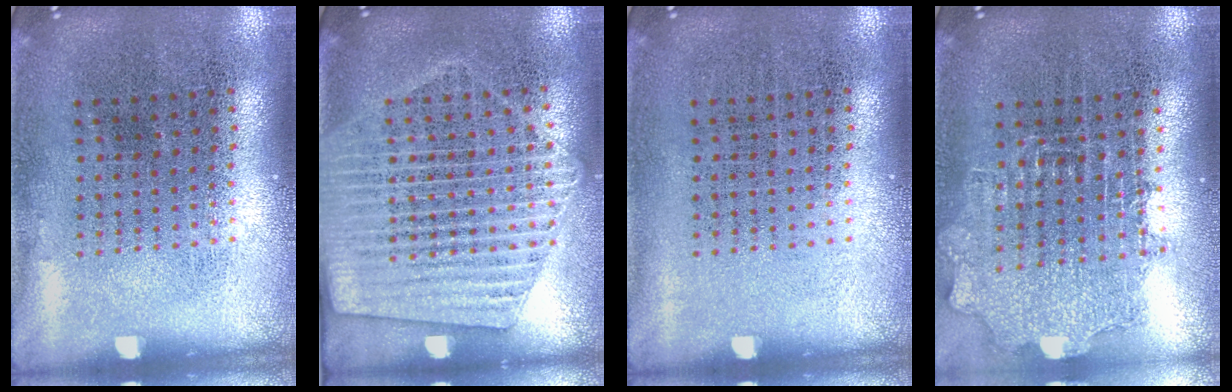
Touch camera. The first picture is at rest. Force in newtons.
{"total": 1.8, "press": 1.6, "slide": 0.7}
{"total": 0.0}
{"total": 1.3, "press": 1.1, "slide": 0.6}